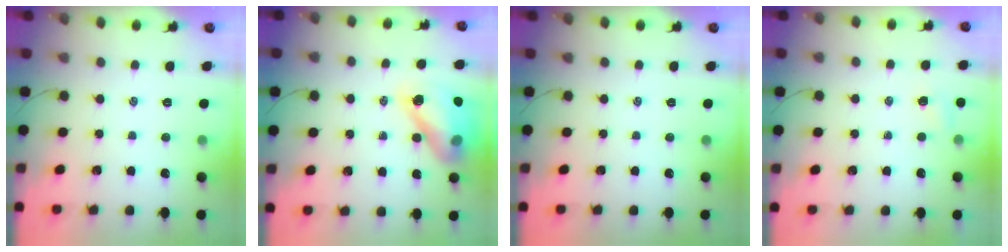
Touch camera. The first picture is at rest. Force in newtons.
{"total": 16.0, "press": 15.4, "slide": 4.3}
{"total": 0.0}
{"total": 3.2, "press": 3.0, "slide": 1.0}